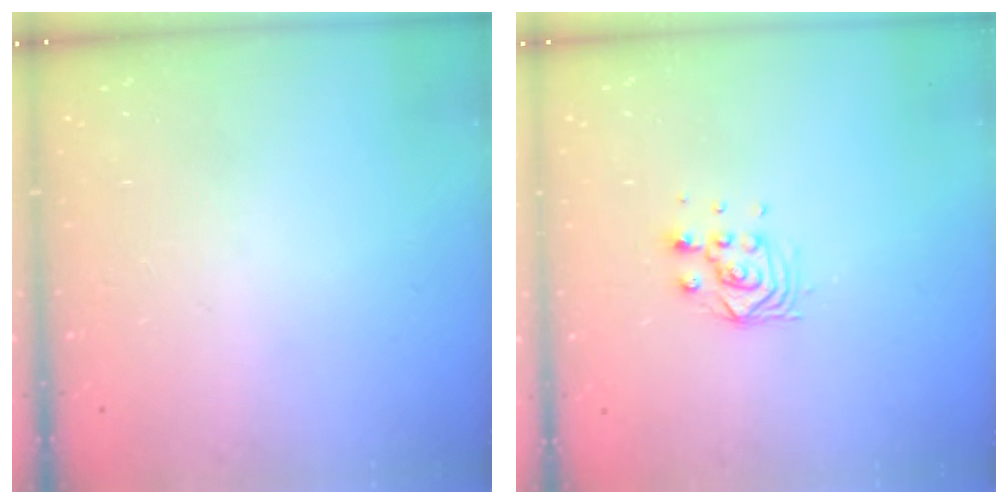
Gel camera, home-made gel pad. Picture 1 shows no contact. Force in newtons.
{"total": 6.1, "press": 6.0, "slide": 0.4}